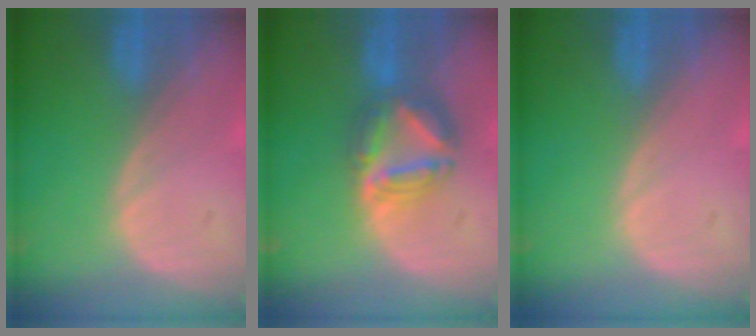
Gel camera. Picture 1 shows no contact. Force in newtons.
{"total": 7.3, "press": 6.4, "slide": 3.5}
{"total": 0.0}